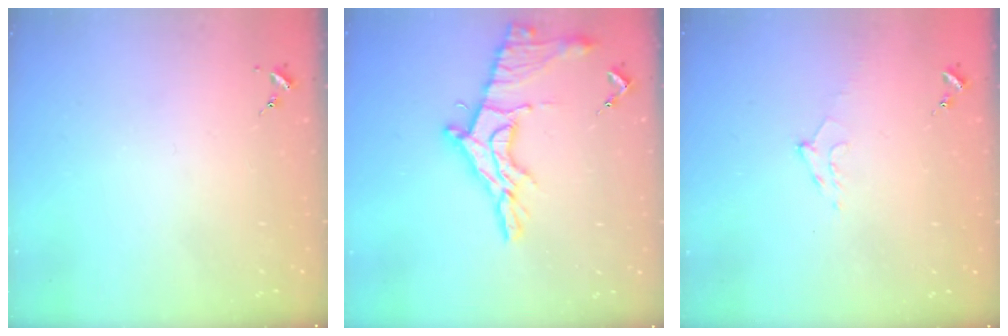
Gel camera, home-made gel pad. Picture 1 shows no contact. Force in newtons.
{"total": 17.8, "press": 17.8, "slide": 1.2}
{"total": 9.4, "press": 9.4, "slide": 0.9}